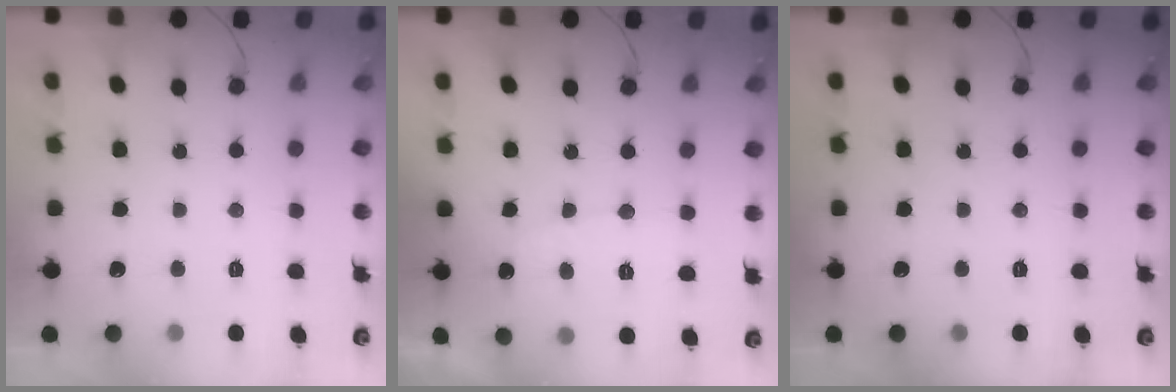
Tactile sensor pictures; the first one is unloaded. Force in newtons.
{"total": 5.3, "press": 5.3, "slide": 0.4}
{"total": 0.0}